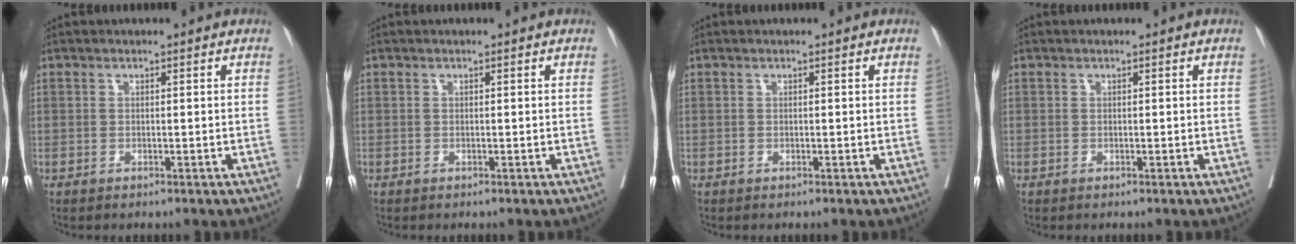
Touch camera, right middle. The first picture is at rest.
{"total": 0.0}
{"total": 0.0}
{"total": 0.0}